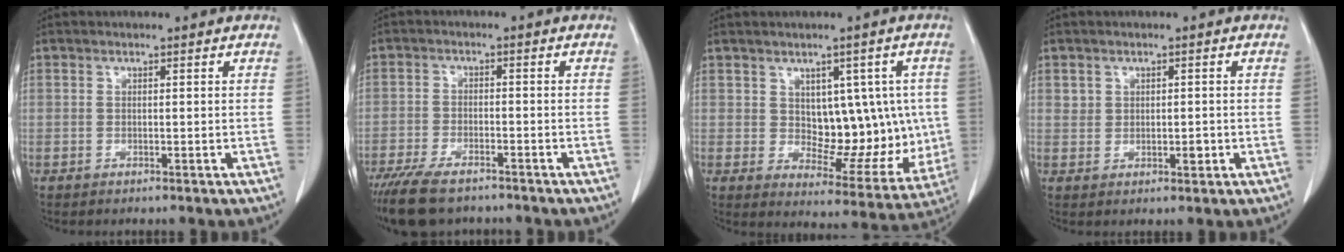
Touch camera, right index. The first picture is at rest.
{"total": 9.7, "force": [-7.7, 3.0, 5.0], "torque": [-0.088, -0.018, -0.124]}
{"total": 11.3, "force": [1.5, 6.6, 9.1], "torque": [-0.091, 0.012, 0.039]}
{"total": 2.3, "force": [0.2, 1.8, 1.5], "torque": [-0.022, 0.001, 0.008]}